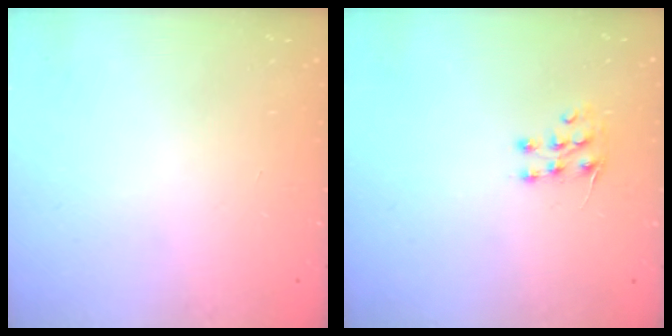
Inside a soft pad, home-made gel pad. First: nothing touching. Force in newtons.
{"total": 6.7, "press": 6.5, "slide": 1.4}